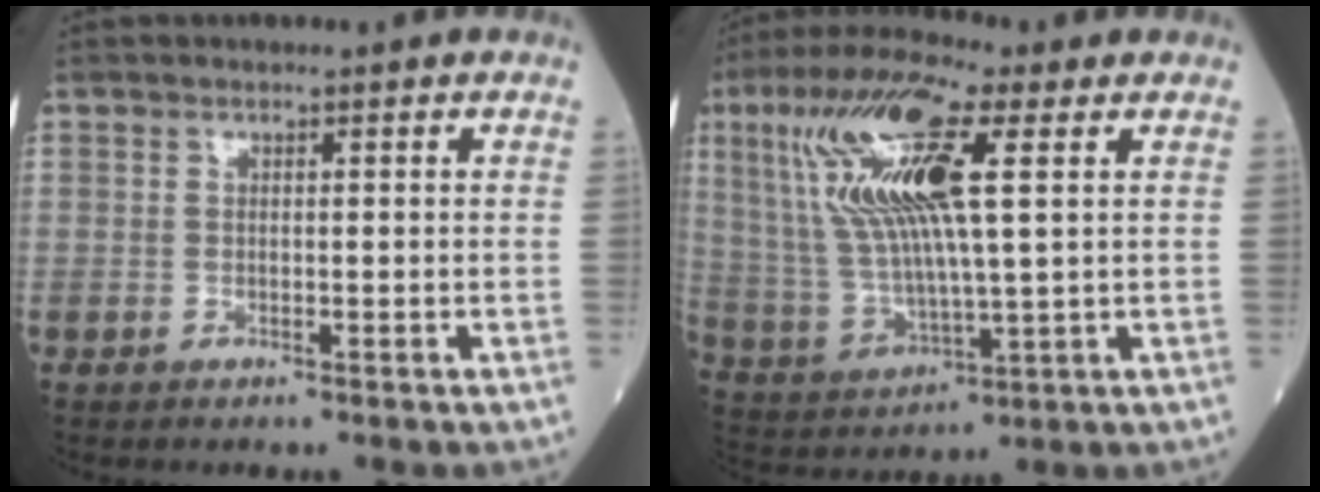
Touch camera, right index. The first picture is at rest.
{"total": 17.5, "force": [5.8, 3.2, 16.2], "torque": [-0.345, 0.018, 0.107]}